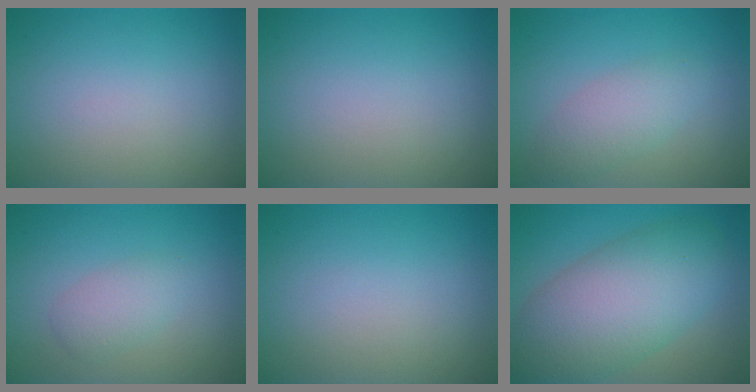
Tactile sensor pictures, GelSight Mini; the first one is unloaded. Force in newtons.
{"total": 0.0}
{"total": 2.9, "press": 2.9, "slide": 0.1}
{"total": 2.0, "press": 2.0, "slide": 0.0}
{"total": 0.0}
{"total": 9.9, "press": 9.8, "slide": 0.6}